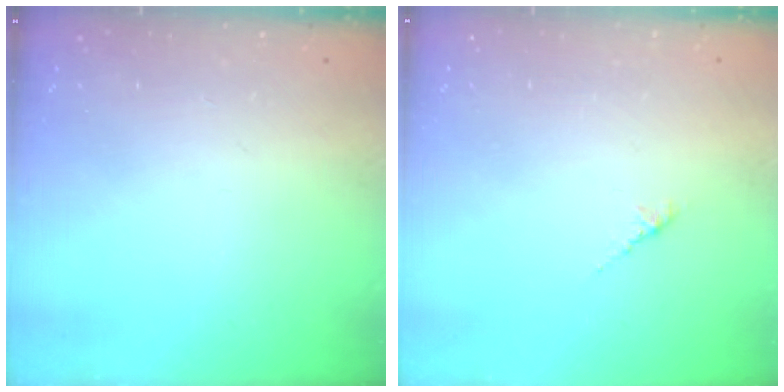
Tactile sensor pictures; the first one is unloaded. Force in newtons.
{"total": 1.5, "press": 1.4, "slide": 0.5}